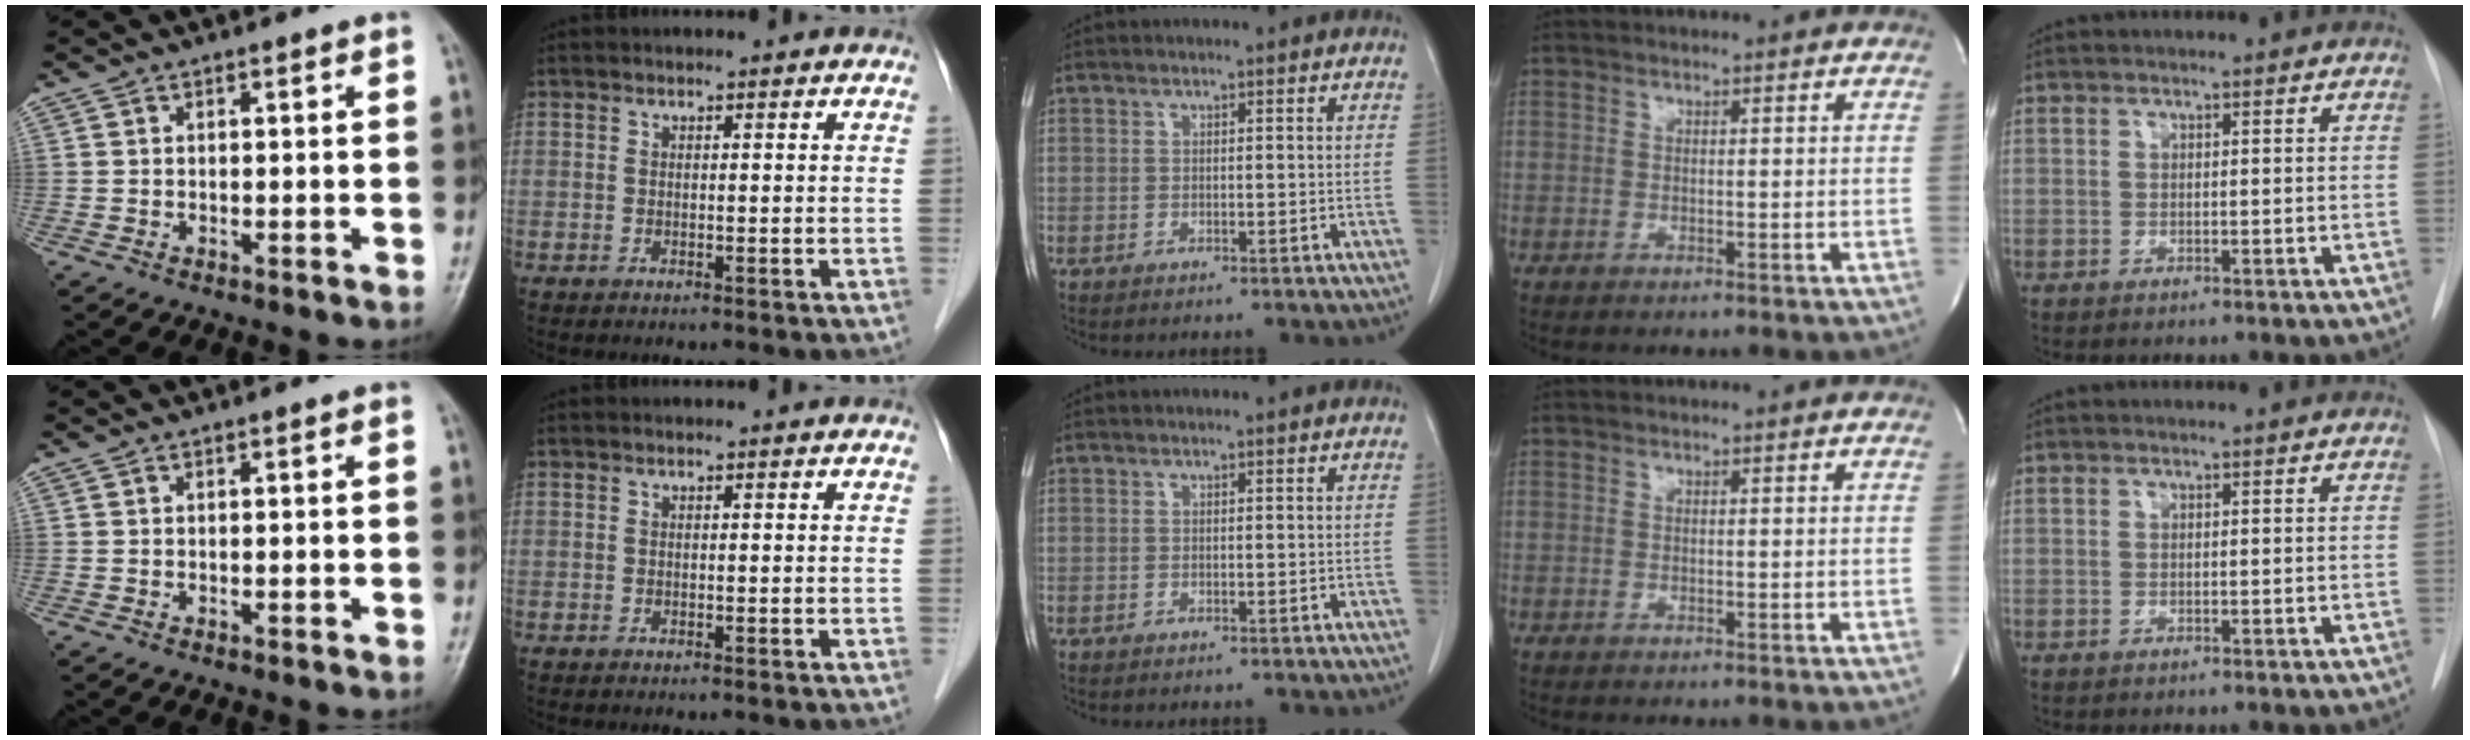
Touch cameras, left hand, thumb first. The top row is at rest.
{}